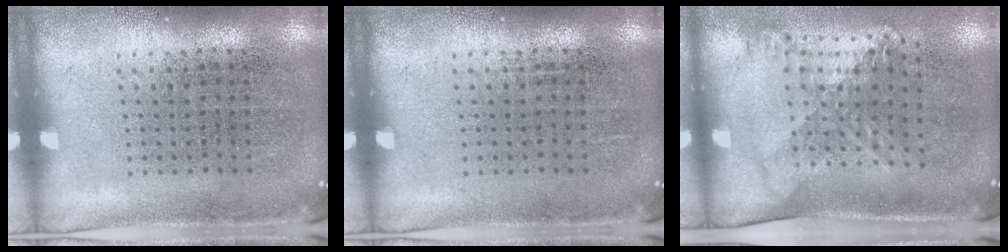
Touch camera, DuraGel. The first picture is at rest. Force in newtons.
{"total": 0.0}
{"total": 1.8, "press": 1.3, "slide": 1.2}